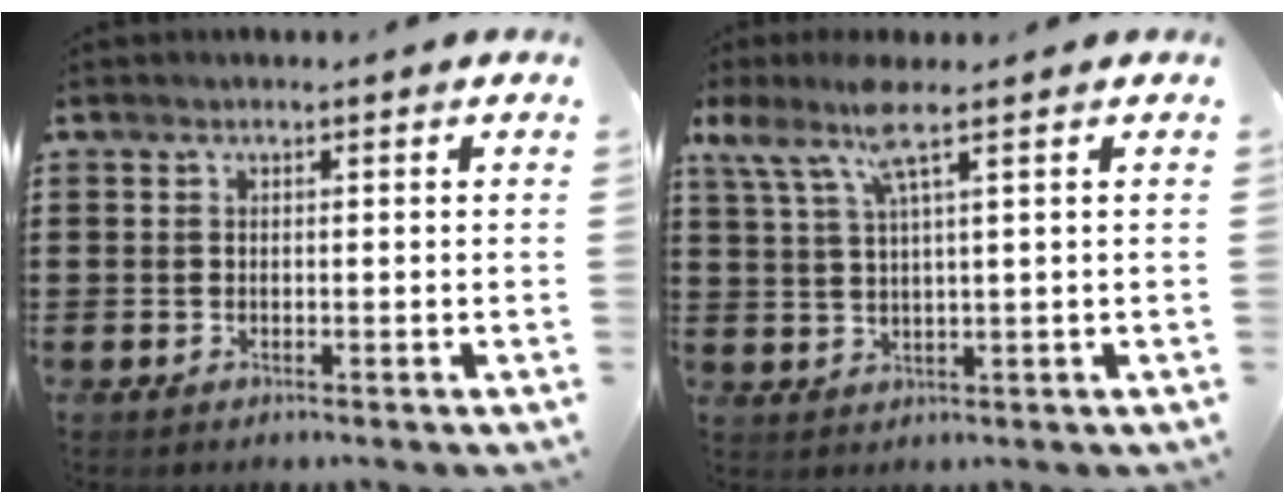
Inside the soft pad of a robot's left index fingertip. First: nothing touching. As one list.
[{"total": 7.3, "force": [3.9, 0.9, 6.1], "torque": [-0.139, 0.002, 0.065]}]